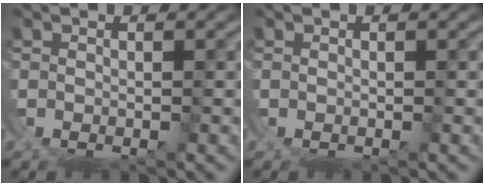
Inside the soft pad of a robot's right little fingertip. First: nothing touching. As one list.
[{"total": 0.0}]